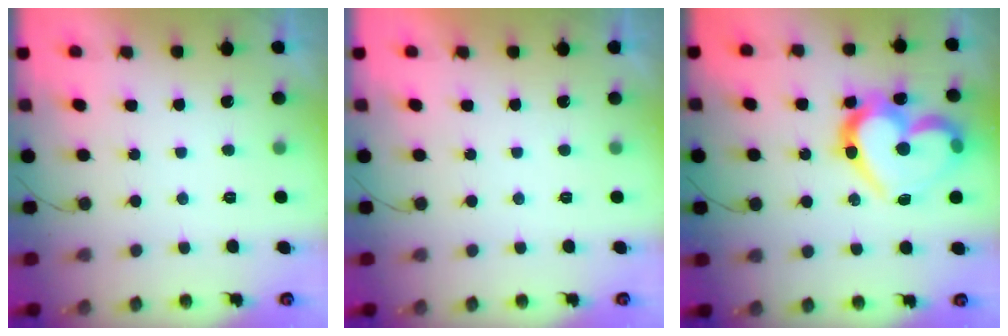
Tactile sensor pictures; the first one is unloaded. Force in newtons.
{"total": 1.7, "press": 1.7, "slide": 0.0}
{"total": 21.5, "press": 21.5, "slide": 1.8}